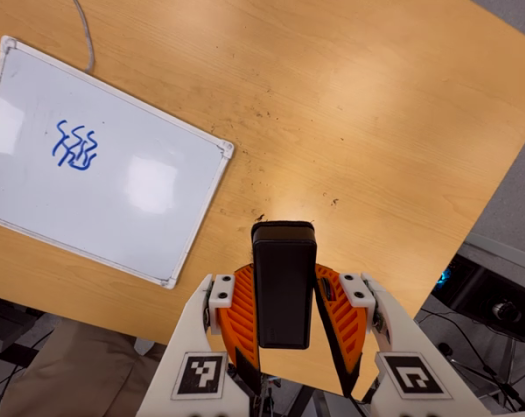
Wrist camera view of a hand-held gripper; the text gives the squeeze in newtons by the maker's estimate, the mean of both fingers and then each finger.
{"total": 5.2, "left": 4.3, "right": 6.2}